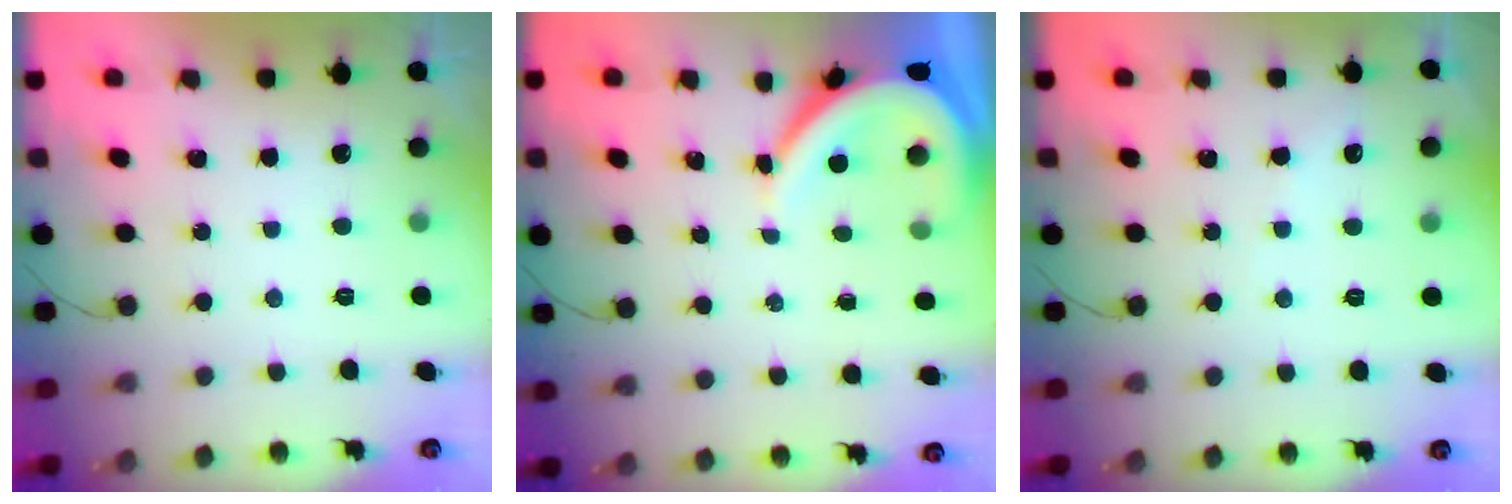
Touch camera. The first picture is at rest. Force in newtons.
{"total": 8.3, "press": 8.2, "slide": 1.0}
{"total": 2.7, "press": 2.6, "slide": 0.5}